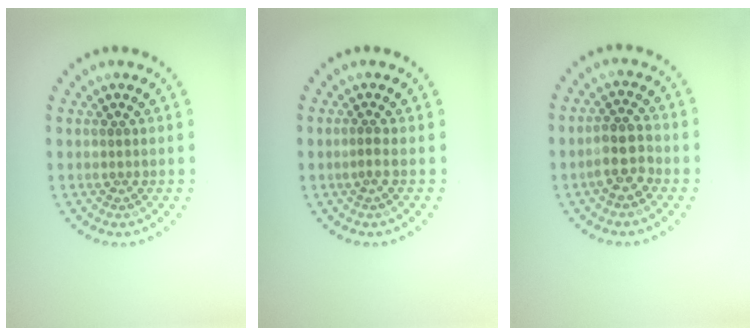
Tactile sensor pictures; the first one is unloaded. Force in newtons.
{"total": 0.6, "press": 0.3, "slide": 0.5}
{"total": 2.9, "press": 2.7, "slide": 0.9}